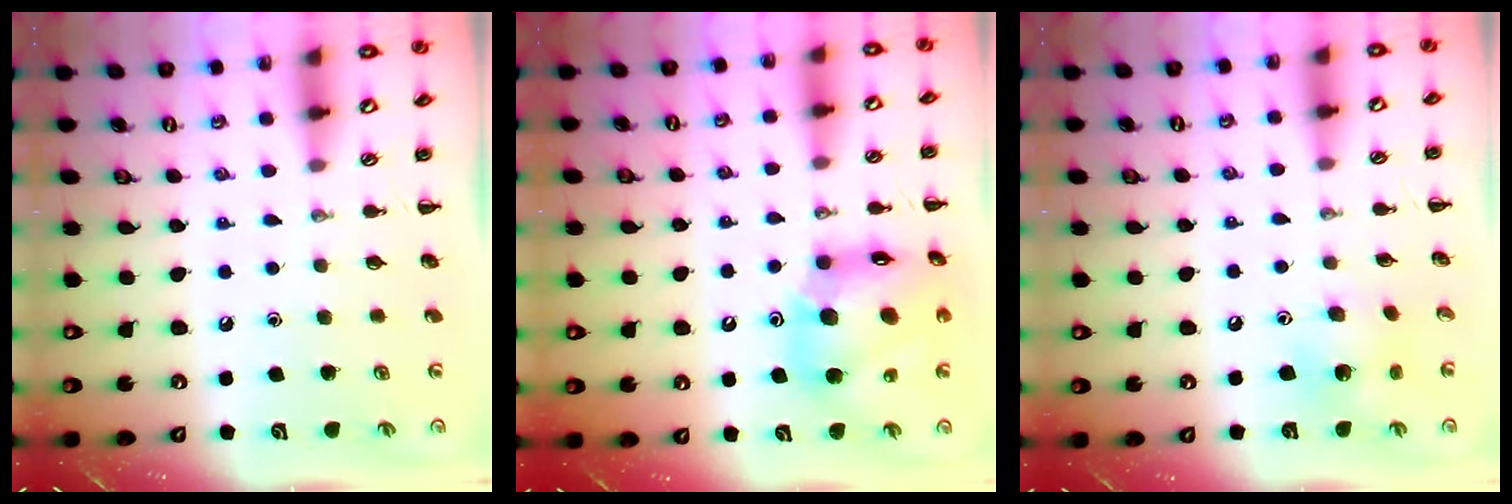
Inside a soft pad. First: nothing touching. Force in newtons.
{"total": 17.4, "press": 16.9, "slide": 4.0}
{"total": 5.2, "press": 5.1, "slide": 1.1}